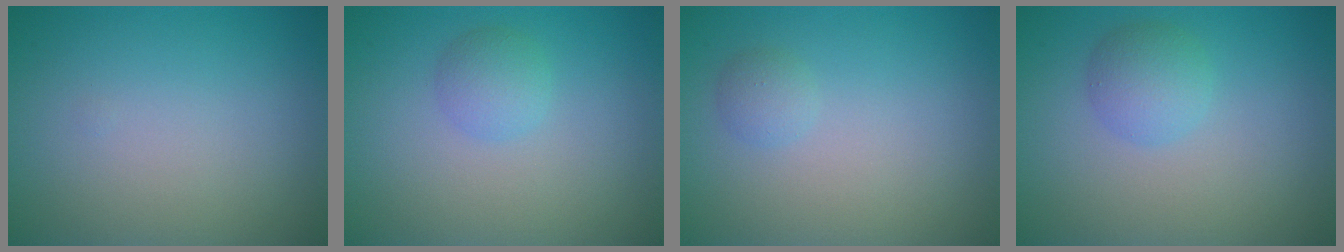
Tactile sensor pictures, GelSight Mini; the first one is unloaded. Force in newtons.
{"total": 1.9, "press": 1.9, "slide": 0.1}
{"total": 1.1, "press": 1.1, "slide": 0.1}
{"total": 2.4, "press": 2.4, "slide": 0.0}